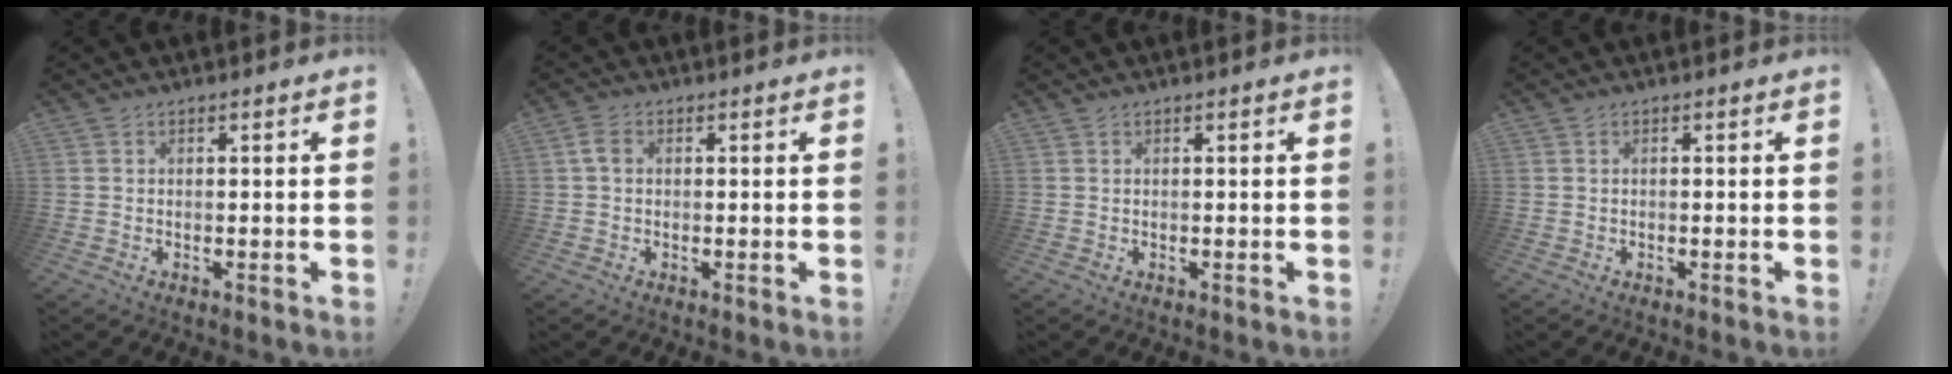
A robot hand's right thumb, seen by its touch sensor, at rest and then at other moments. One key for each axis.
{"total": 3.4, "fx": 0.5, "fy": 2.5, "fz": 2.3, "tx": -0.038, "ty": 0.006, "tz": 0.010}
{"total": 0.0}
{"total": 0.0}